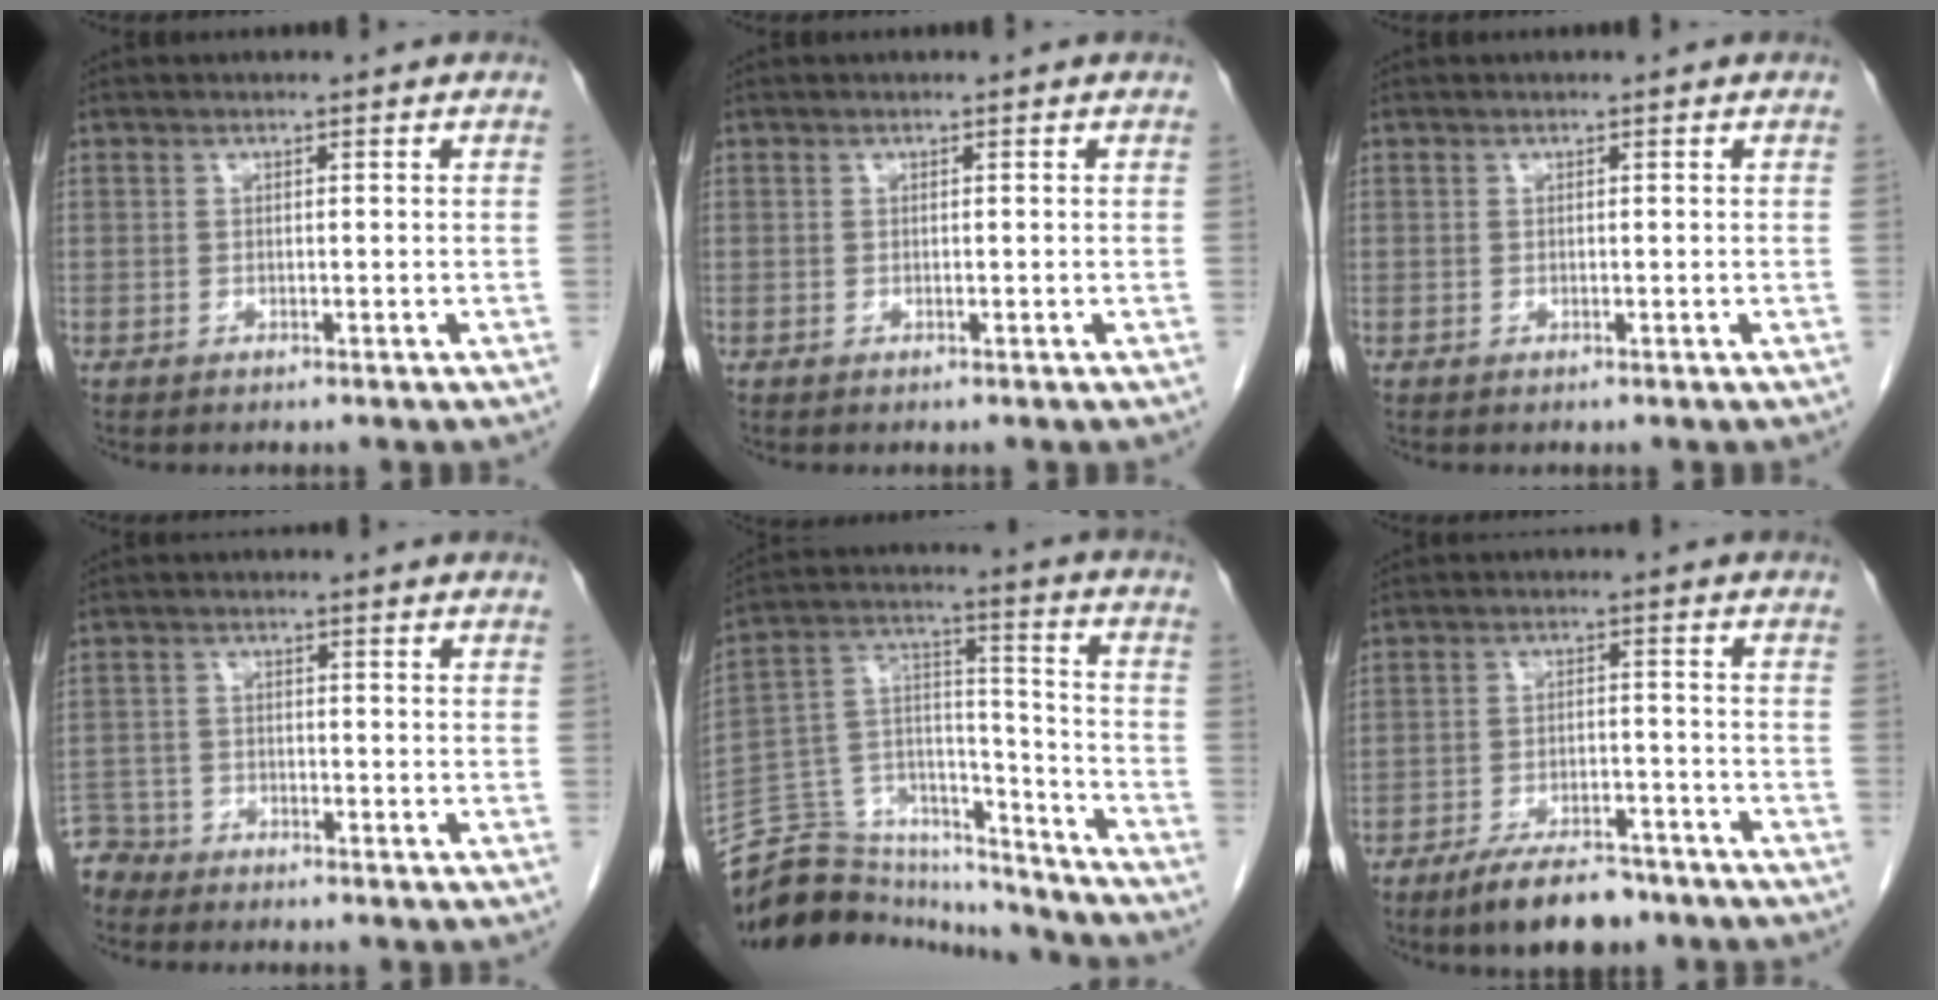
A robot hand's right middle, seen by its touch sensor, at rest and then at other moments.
{"total": 0.0}
{"total": 0.0}
{"total": 4.3, "force": [-4.0, 1.5, -1.0], "torque": [0.020, -0.006, -0.082]}
{"total": 21.6, "force": [-20.2, 6.0, 4.6], "torque": [-0.111, 0.051, -0.323]}
{"total": 8.8, "force": [-6.9, 2.9, 4.7], "torque": [-0.074, -0.006, -0.115]}